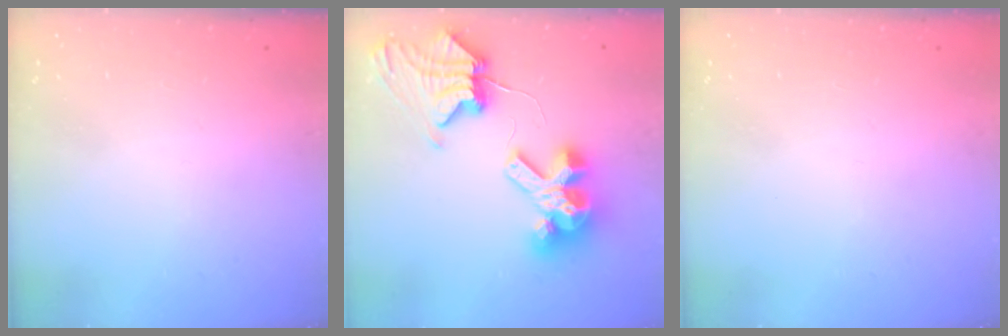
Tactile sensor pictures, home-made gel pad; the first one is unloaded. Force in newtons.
{"total": 11.3, "press": 11.2, "slide": 1.5}
{"total": 0.0}